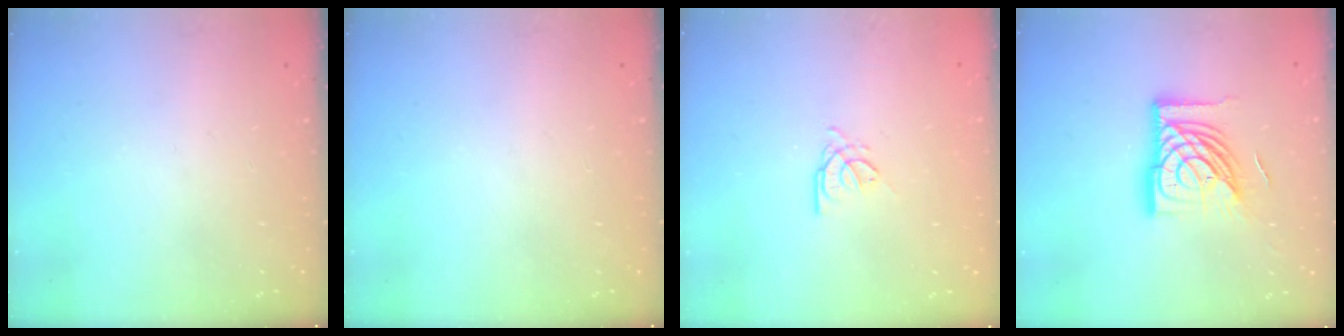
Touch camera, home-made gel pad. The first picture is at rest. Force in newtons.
{"total": 0.0}
{"total": 0.9, "press": 0.8, "slide": 0.2}
{"total": 19.6, "press": 19.5, "slide": 2.2}